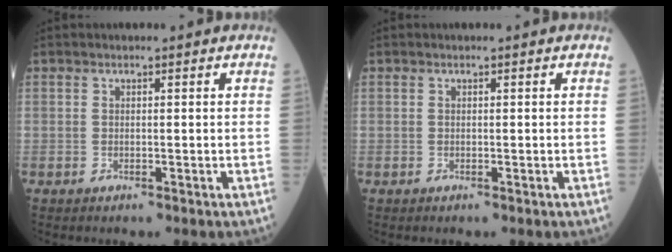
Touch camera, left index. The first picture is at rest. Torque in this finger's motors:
{"motor_torque": [-0.02, -0.03, 0.01, 0.00]}